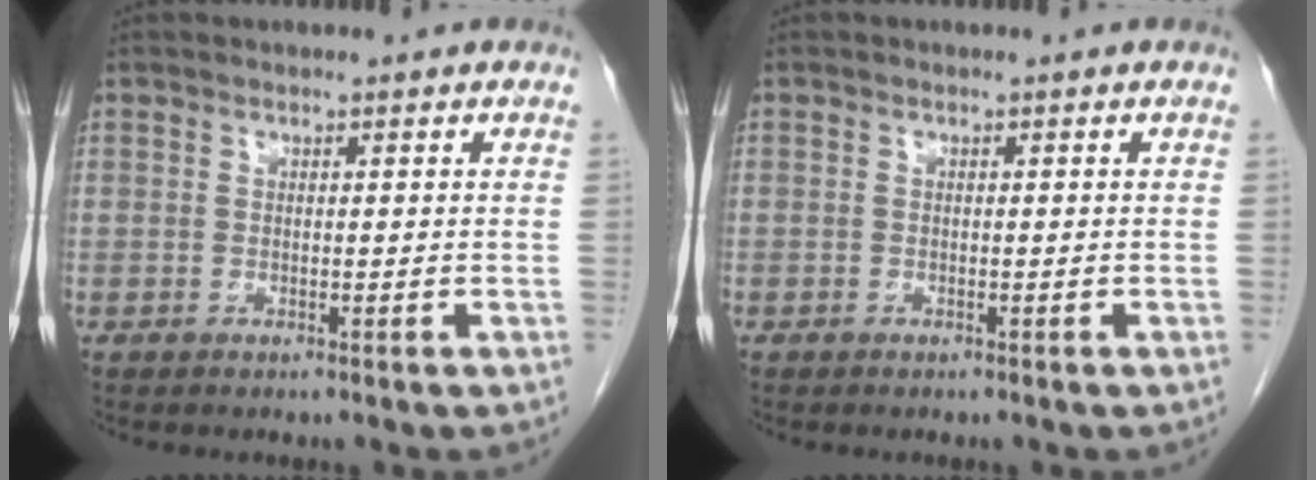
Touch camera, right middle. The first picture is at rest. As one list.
[{"total": 0.0}]